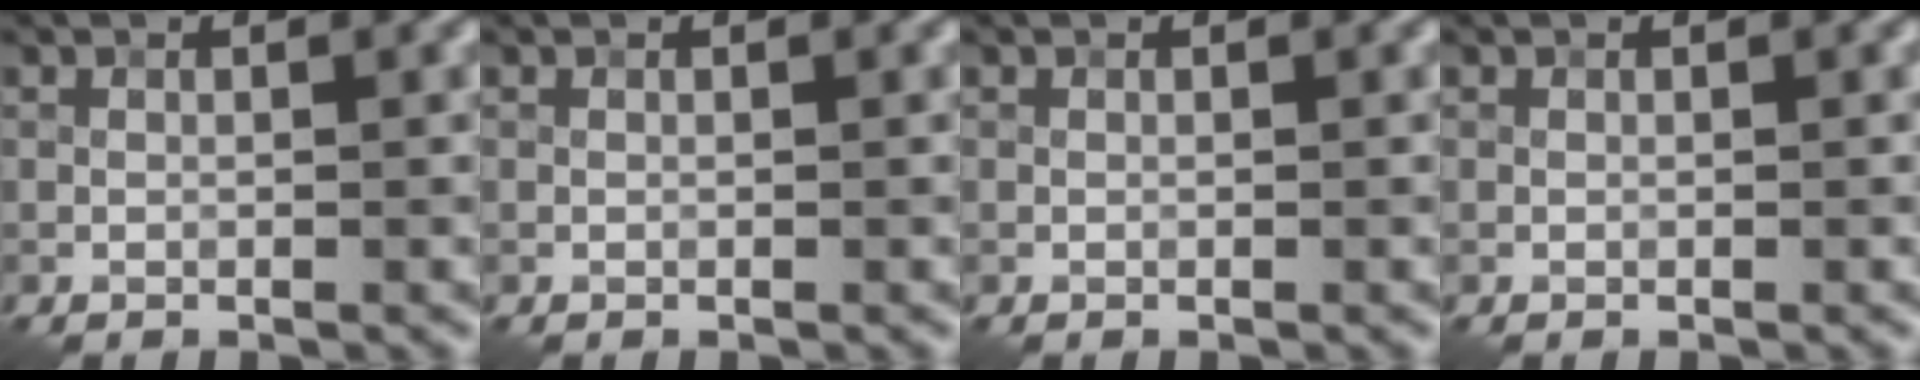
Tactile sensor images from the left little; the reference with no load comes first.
{"total": 0.0}
{"total": 0.0}
{"total": 0.0}